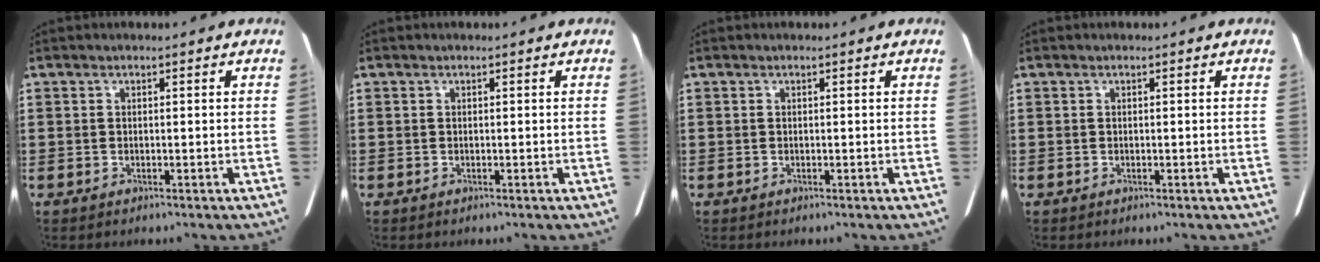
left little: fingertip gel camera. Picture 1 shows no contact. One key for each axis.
{"total": 0.0}
{"total": 0.0}
{"total": 0.0}